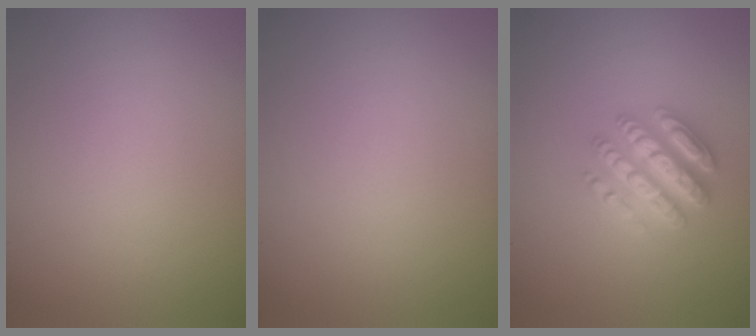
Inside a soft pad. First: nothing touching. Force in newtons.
{"total": 0.0}
{"total": 4.8, "press": 4.7, "slide": 0.8}